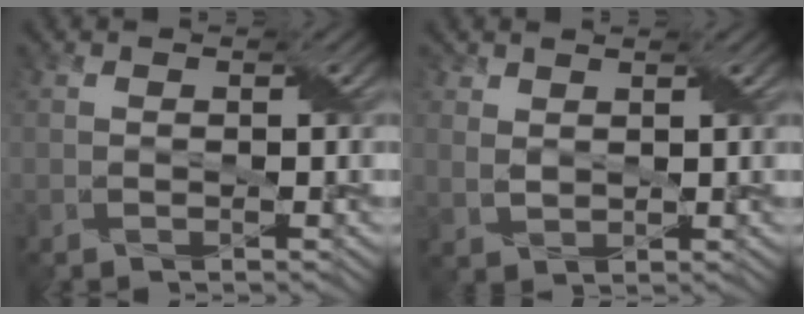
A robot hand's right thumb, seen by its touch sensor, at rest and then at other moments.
{"total": 1.9, "force": [1.4, 1.1, 0.4], "torque": [-0.016, -0.004, 0.035]}